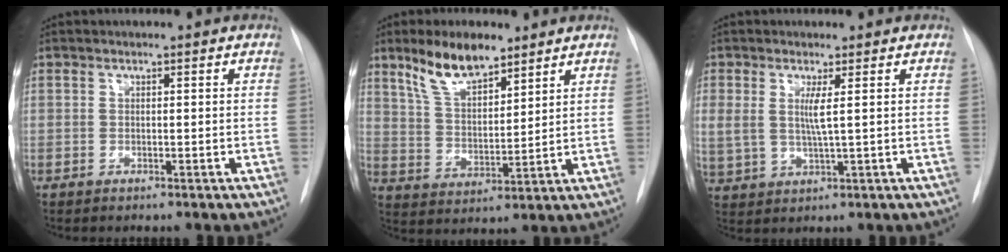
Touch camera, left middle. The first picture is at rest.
{"total": 9.5, "force": [7.0, 3.3, 5.6], "torque": [-0.110, 0.006, 0.137]}
{"total": 4.5, "force": [1.2, 0.9, 4.2], "torque": [-0.102, -0.003, 0.030]}